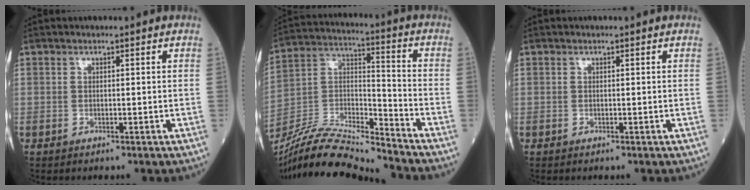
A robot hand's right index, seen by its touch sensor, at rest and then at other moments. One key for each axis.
{"total": 16.2, "fx": -15.4, "fy": -0.1, "fz": 5.1, "tx": -0.096, "ty": 0.022, "tz": -0.289}
{"total": 0.0}